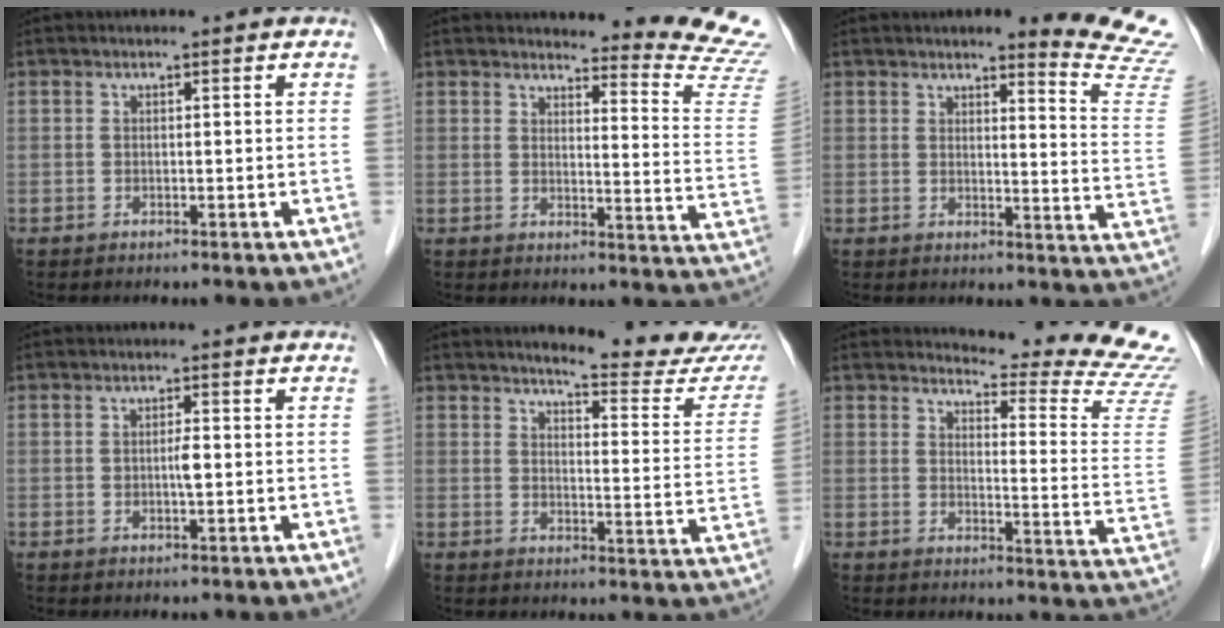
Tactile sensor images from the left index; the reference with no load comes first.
{"total": 15.3, "force": [15.2, -0.5, 1.3], "torque": [0.005, -0.153, 0.140]}
{"total": 12.6, "force": [12.3, -0.4, 2.9], "torque": [-0.014, -0.111, 0.110]}
{"total": 1.7, "force": [-0.1, 0.4, 1.7], "torque": [-0.033, 0.001, -0.001]}
{"total": 15.2, "force": [14.4, 1.0, 4.9], "torque": [-0.050, -0.072, 0.156]}
{"total": 18.0, "force": [17.7, -0.1, 3.0], "torque": [-0.032, -0.155, 0.180]}